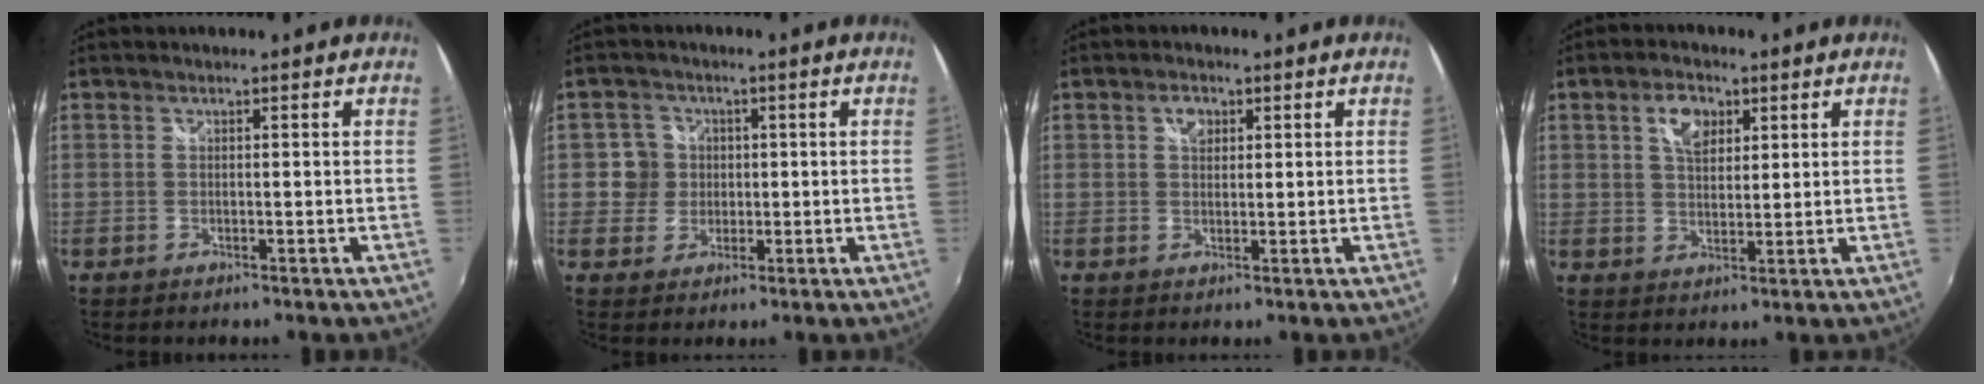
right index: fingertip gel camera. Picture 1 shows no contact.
{"total": 4.5, "force": [-0.1, 4.4, 0.3], "torque": [0.007, 0.006, -0.006]}
{"total": 2.6, "force": [1.0, 1.8, 1.5], "torque": [-0.022, 0.006, 0.015]}
{"total": 5.8, "force": [2.5, 3.5, 3.9], "torque": [-0.061, 0.015, 0.045]}